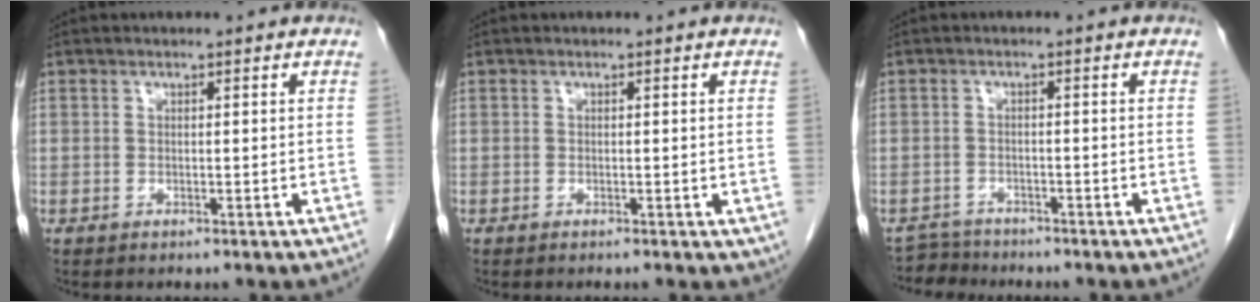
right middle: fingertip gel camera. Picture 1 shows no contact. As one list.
[{"total": 1.2, "force": [-0.4, 0.5, 1.0], "torque": [-0.010, -0.002, -0.005]}, {"total": 3.1, "force": [-2.9, 0.7, -0.9], "torque": [0.015, -0.007, -0.050]}]